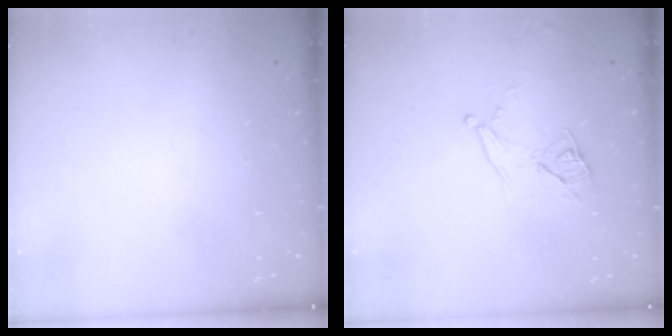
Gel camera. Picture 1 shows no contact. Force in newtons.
{"total": 9.7, "press": 9.2, "slide": 3.0}